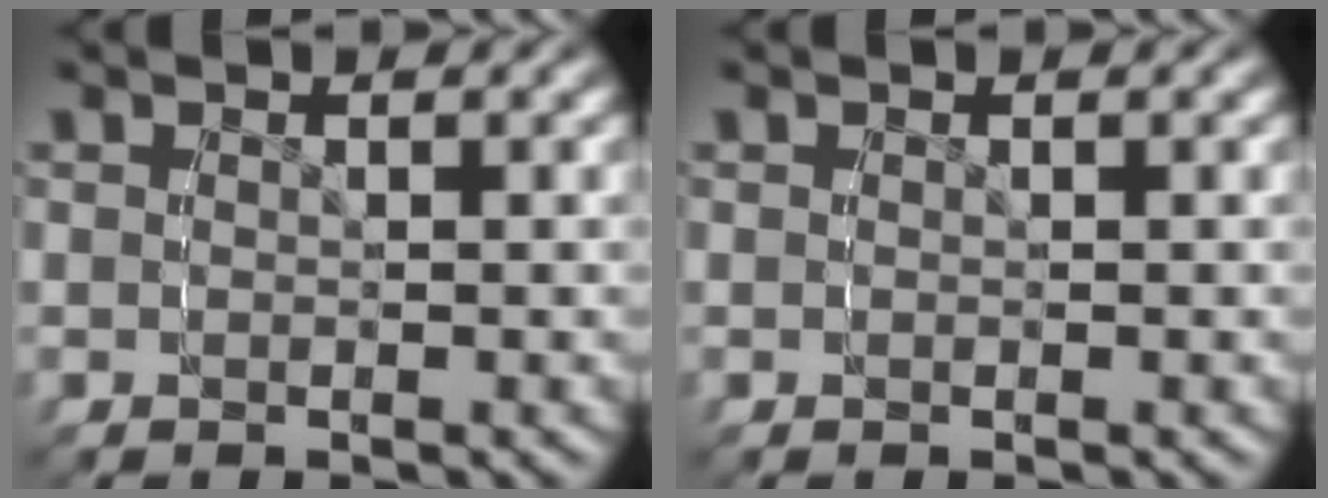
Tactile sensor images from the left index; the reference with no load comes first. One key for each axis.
{"total": 0.0}